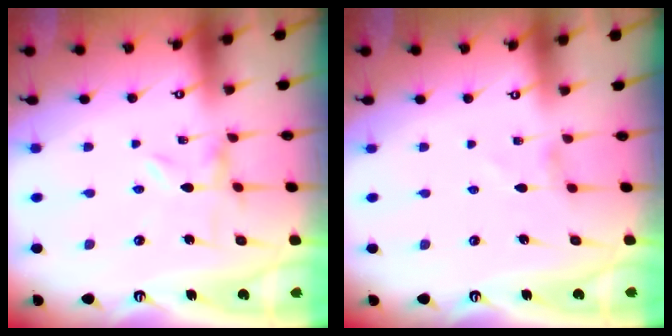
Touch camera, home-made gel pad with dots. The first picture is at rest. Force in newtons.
{"total": 0.0}